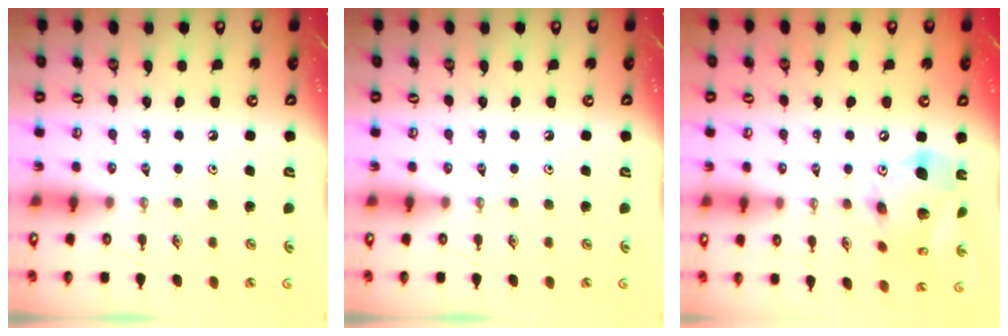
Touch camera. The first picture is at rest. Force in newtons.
{"total": 0.0}
{"total": 18.1, "press": 17.8, "slide": 3.6}